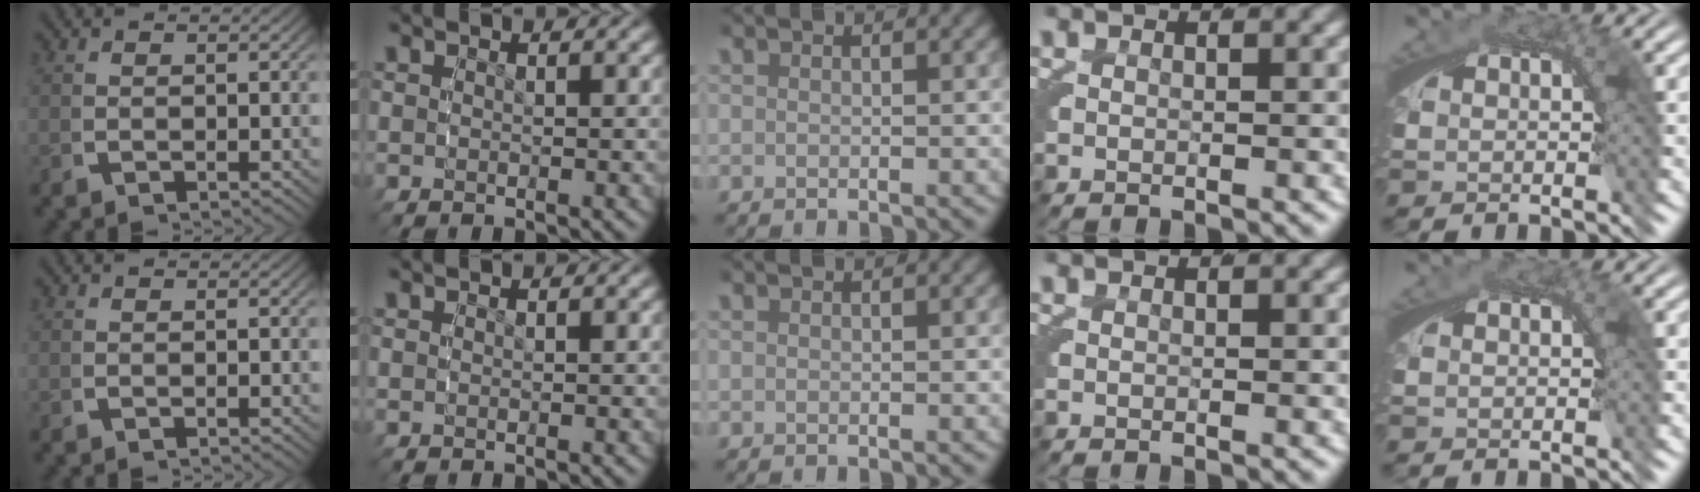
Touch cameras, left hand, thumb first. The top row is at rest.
{}